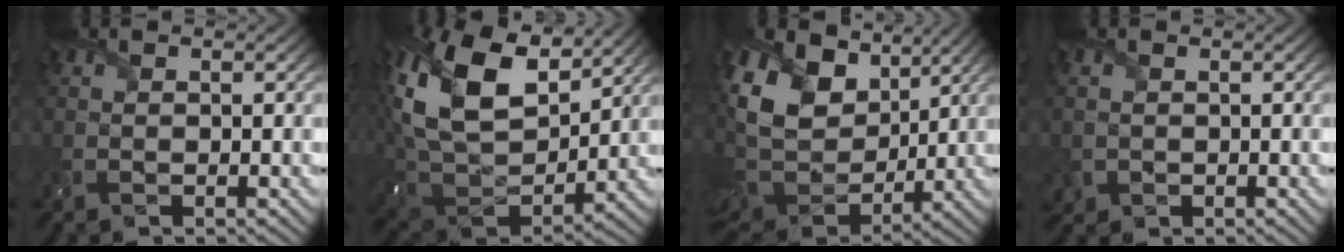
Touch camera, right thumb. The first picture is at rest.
{"total": 19.8, "force": [8.7, 12.0, 13.1], "torque": [-0.304, 0.036, 0.177]}
{"total": 14.2, "force": [5.5, 9.5, 8.9], "torque": [-0.223, 0.022, 0.100]}
{"total": 1.8, "force": [-0.1, 1.8, 0.2], "torque": [-0.012, -0.010, -0.003]}